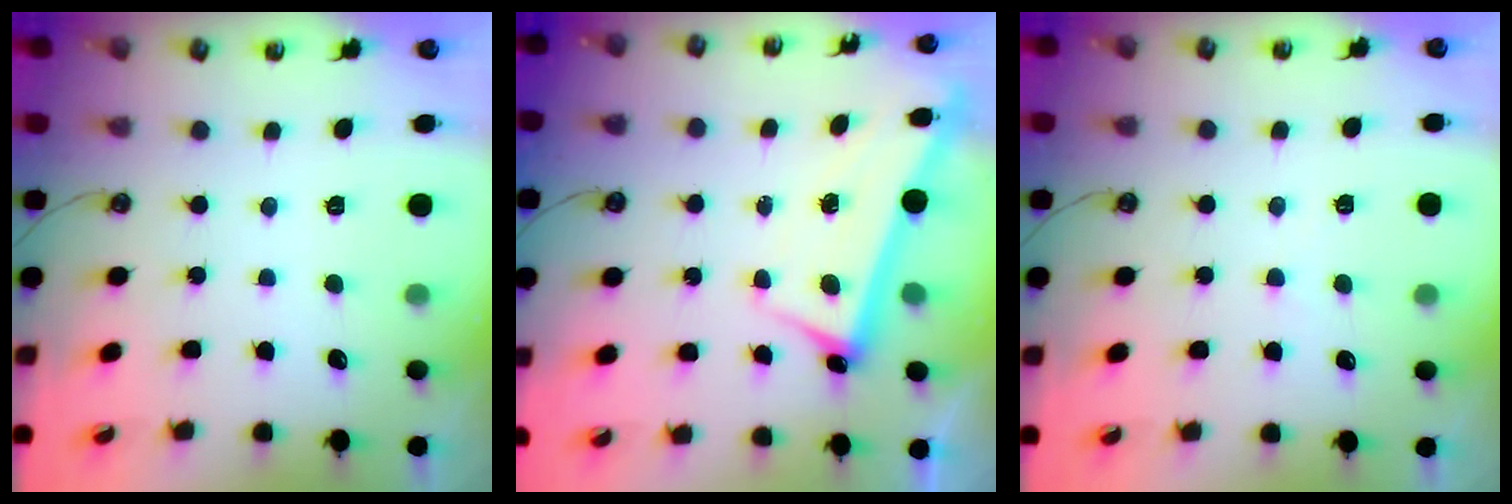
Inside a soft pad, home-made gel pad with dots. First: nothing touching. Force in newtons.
{"total": 2.8, "press": 2.8, "slide": 0.4}
{"total": 1.3, "press": 1.2, "slide": 0.4}